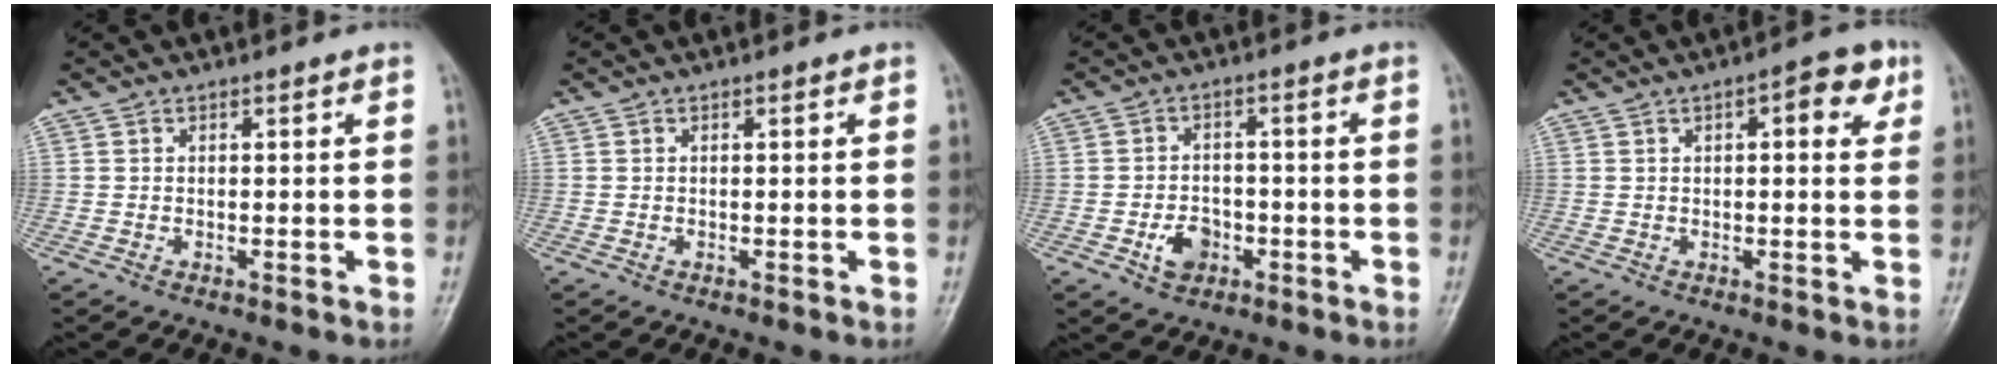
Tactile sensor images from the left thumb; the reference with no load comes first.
{"total": 0.0}
{"total": 5.4, "force": [-2.2, 4.0, 2.9], "torque": [-0.030, 0.017, -0.035]}
{"total": 5.9, "force": [2.1, 2.4, 4.9], "torque": [-0.049, 0.003, 0.020]}